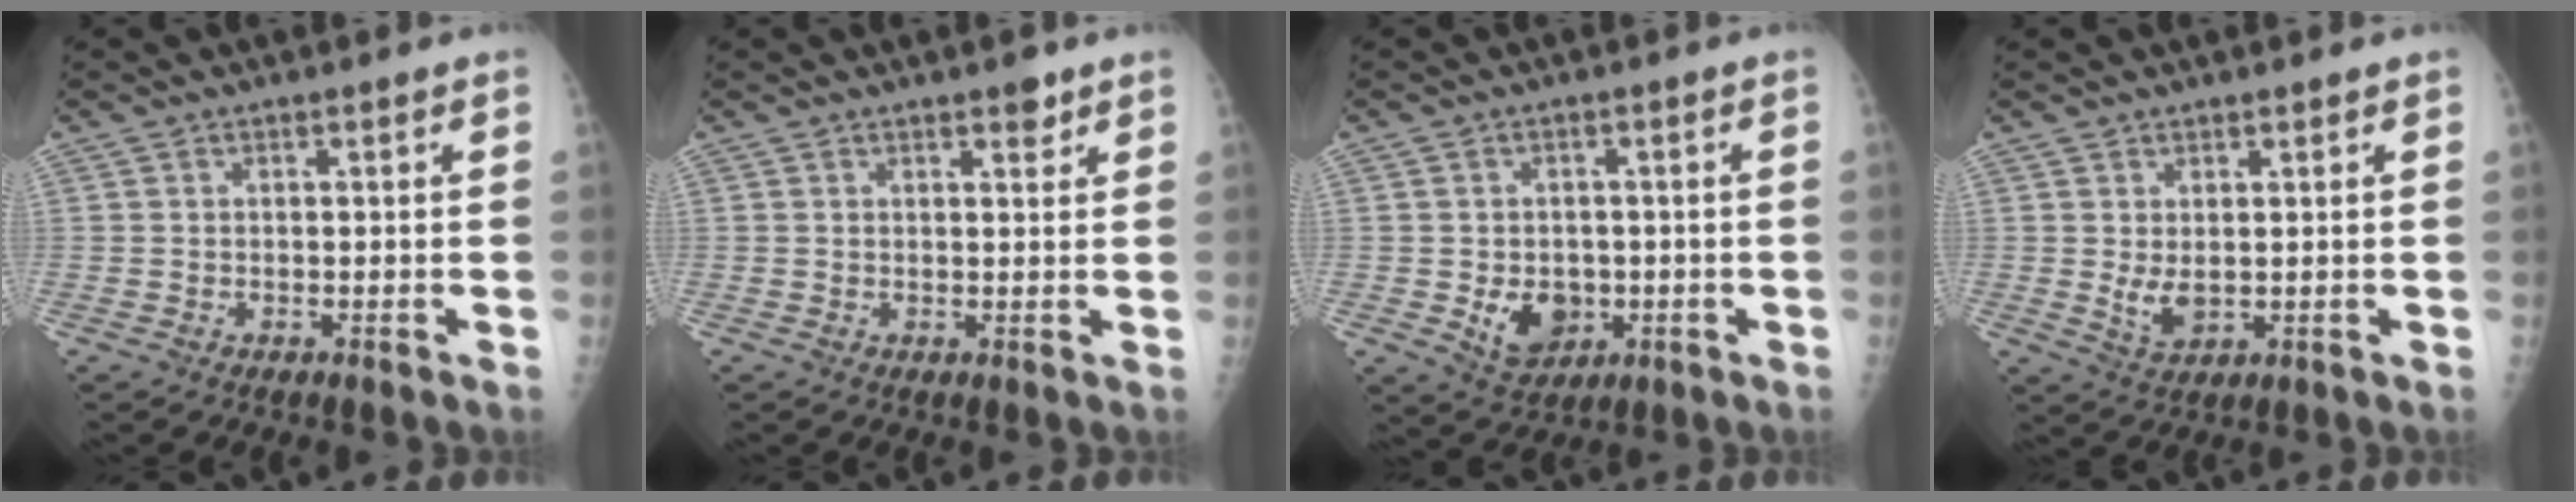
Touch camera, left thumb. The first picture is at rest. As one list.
[{"total": 2.2, "force": [1.6, 0.9, 1.3], "torque": [-0.009, -0.008, 0.021]}, {"total": 6.8, "force": [-1.3, 5.3, 4.0], "torque": [-0.037, -0.002, -0.005]}, {"total": 3.5, "force": [0.7, 2.2, 2.7], "torque": [-0.043, -0.013, 0.021]}]